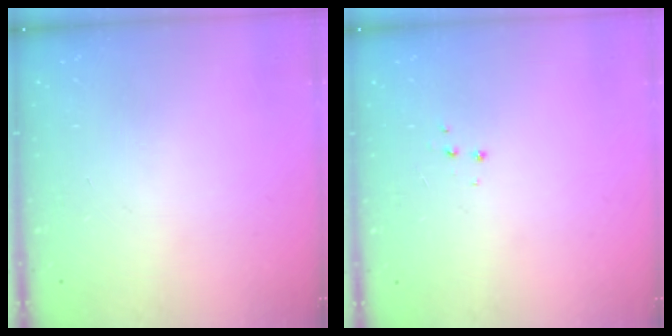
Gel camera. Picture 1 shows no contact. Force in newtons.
{"total": 3.4, "press": 3.3, "slide": 0.6}